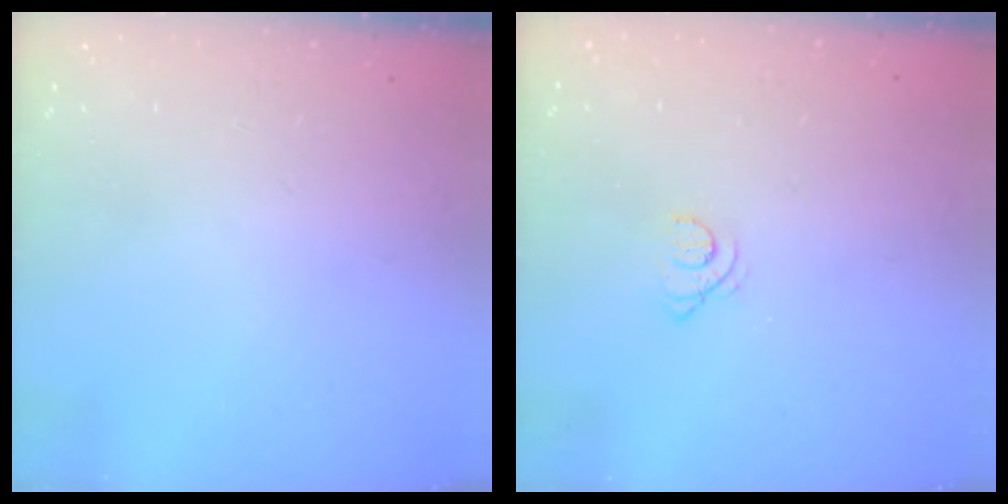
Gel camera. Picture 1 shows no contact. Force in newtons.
{"total": 1.7, "press": 1.7, "slide": 0.2}